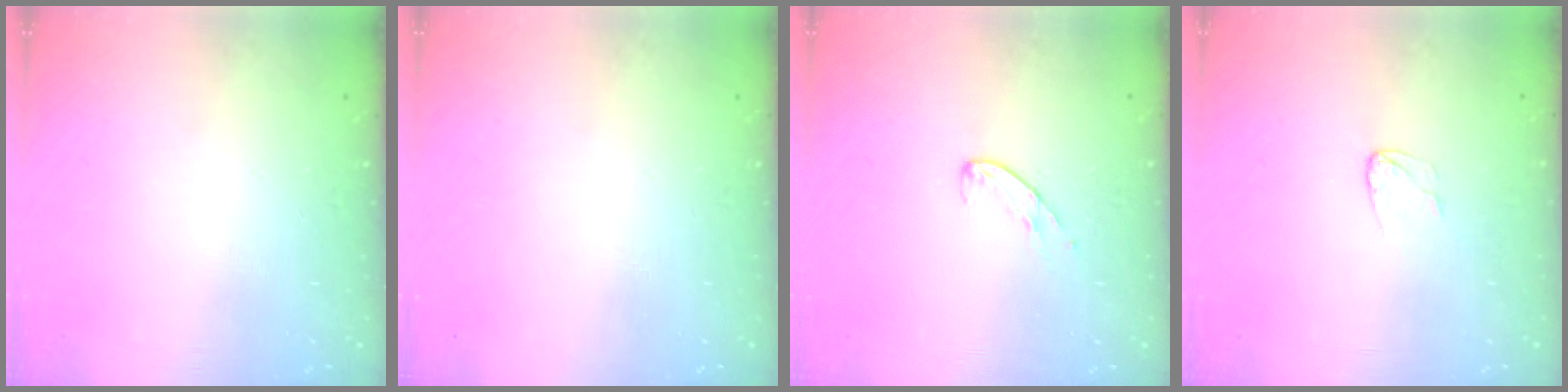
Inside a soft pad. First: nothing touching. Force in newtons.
{"total": 0.0}
{"total": 5.4, "press": 5.4, "slide": 0.4}
{"total": 3.4, "press": 3.4, "slide": 0.3}